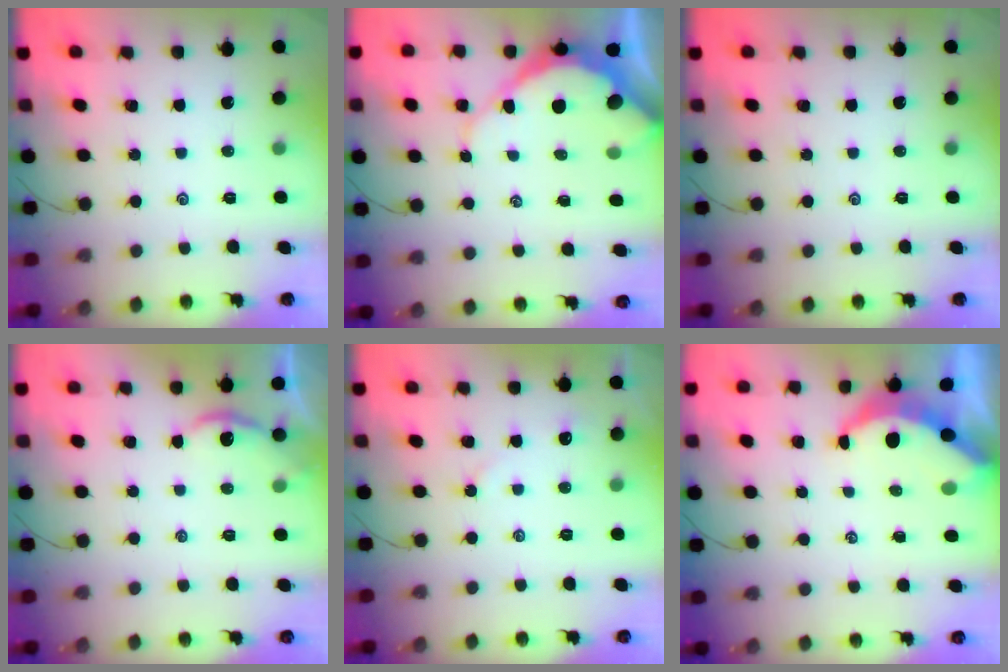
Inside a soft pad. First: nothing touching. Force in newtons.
{"total": 9.8, "press": 9.8, "slide": 0.9}
{"total": 0.0}
{"total": 2.9, "press": 2.9, "slide": 0.1}
{"total": 2.6, "press": 2.5, "slide": 0.3}
{"total": 5.7, "press": 5.7, "slide": 0.7}